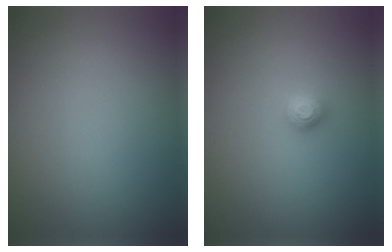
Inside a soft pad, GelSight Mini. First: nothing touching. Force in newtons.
{"total": 1.2, "press": 1.2, "slide": 0.2}